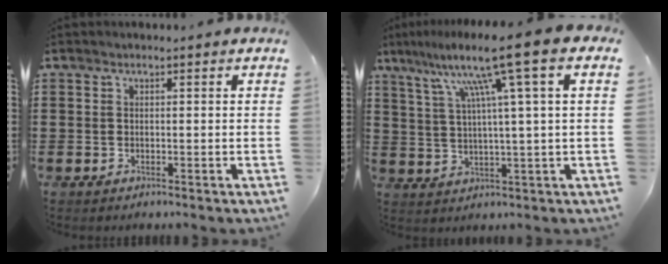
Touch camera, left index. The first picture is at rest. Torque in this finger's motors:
{"motor_torque": [2.14, 0.00, 1.05, 0.21]}